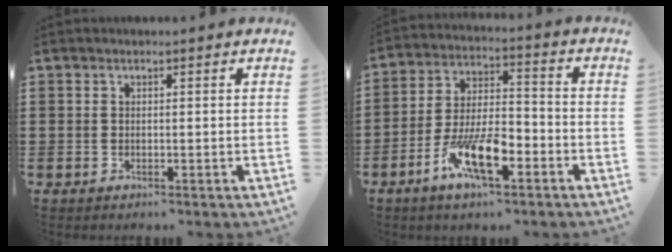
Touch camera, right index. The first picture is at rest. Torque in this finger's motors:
{"motor_torque": [1.52, 0.61, 0.60, 0.17]}